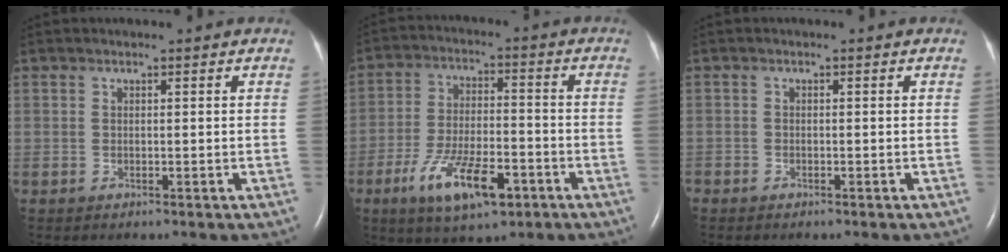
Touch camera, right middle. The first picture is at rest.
{"total": 11.5, "force": [-5.8, 3.8, 9.1], "torque": [-0.176, -0.006, -0.094]}
{"total": 0.7, "force": [-0.6, 0.4, 0.1], "torque": [-0.003, 0.002, -0.011]}